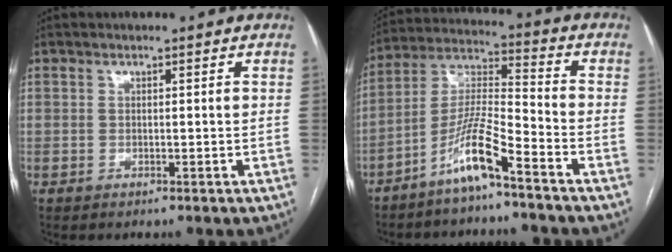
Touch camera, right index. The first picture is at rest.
{"total": 9.4, "force": [-6.2, 0.1, 7.0], "torque": [-0.149, -0.003, -0.125]}